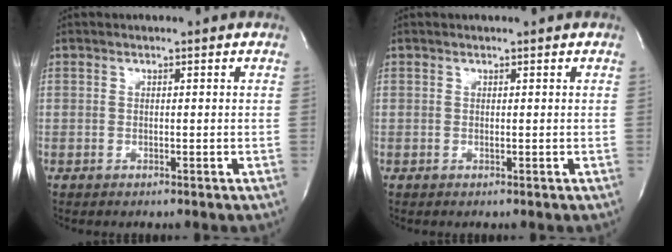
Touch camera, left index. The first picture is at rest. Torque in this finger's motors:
{"motor_torque": [0.22, 0.00, -0.02, -0.01]}